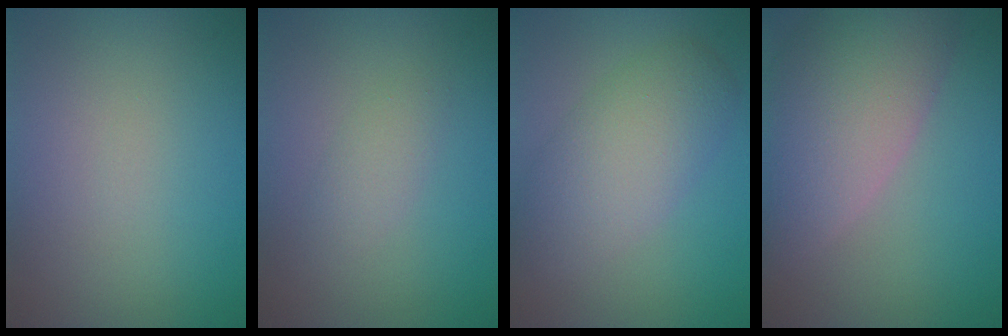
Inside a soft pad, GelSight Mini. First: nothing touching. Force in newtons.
{"total": 1.5, "press": 1.5, "slide": 0.1}
{"total": 5.3, "press": 5.3, "slide": 0.3}
{"total": 8.8, "press": 8.7, "slide": 1.0}